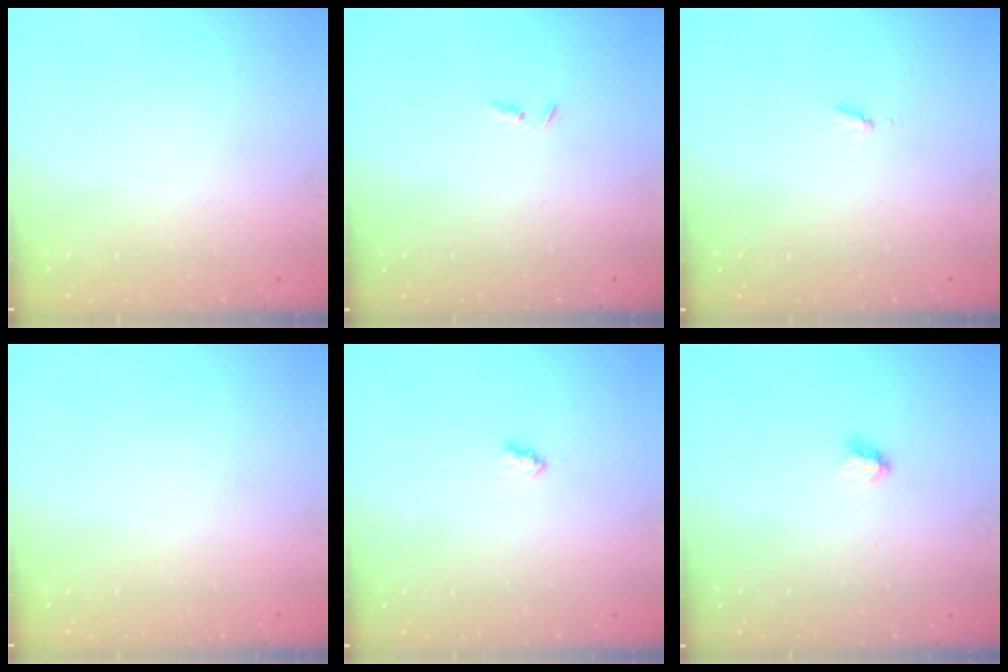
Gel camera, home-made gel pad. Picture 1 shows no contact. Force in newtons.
{"total": 1.5, "press": 1.5, "slide": 0.4}
{"total": 3.5, "press": 3.4, "slide": 0.4}
{"total": 0.0}
{"total": 2.2, "press": 2.1, "slide": 0.4}
{"total": 2.9, "press": 2.9, "slide": 0.4}